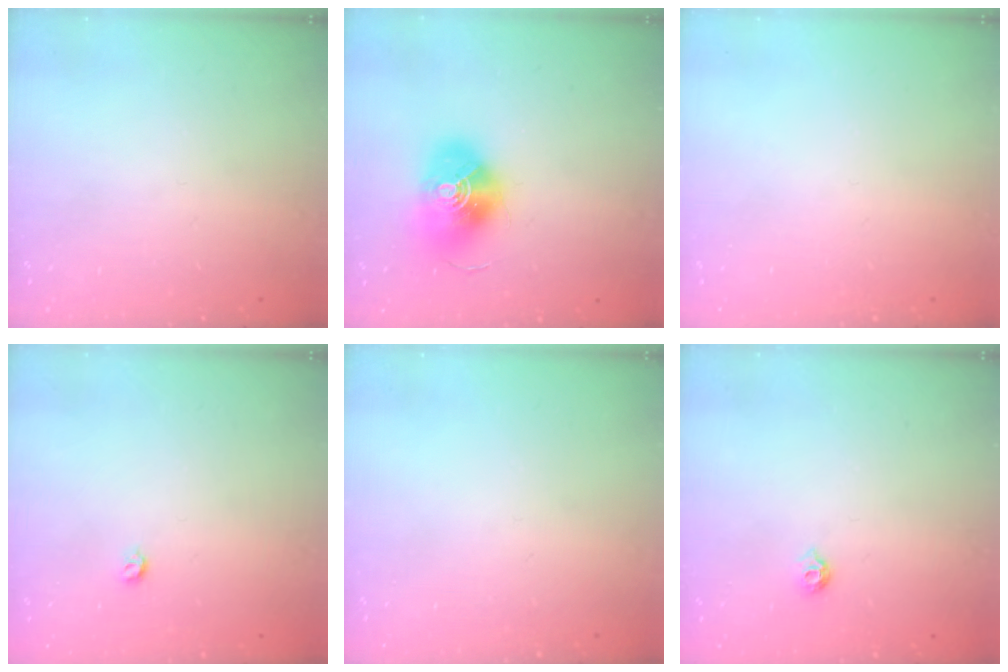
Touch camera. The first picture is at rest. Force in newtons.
{"total": 17.5, "press": 17.5, "slide": 0.4}
{"total": 0.0}
{"total": 3.5, "press": 3.4, "slide": 0.6}
{"total": 0.0}
{"total": 4.8, "press": 4.7, "slide": 0.9}